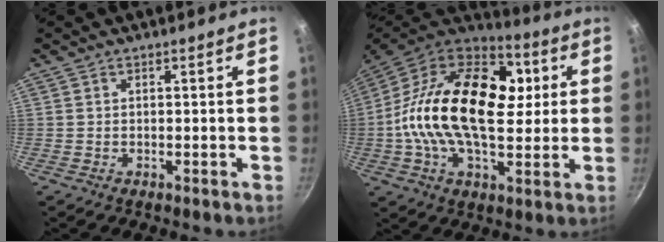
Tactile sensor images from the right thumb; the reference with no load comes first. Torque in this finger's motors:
{"motor_torque": [0.25, 1.24, 2.29, -0.41, 0.68]}